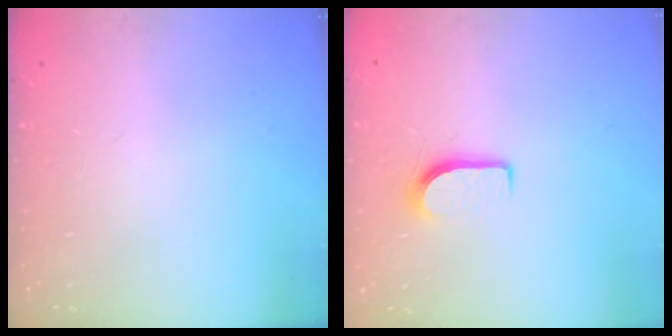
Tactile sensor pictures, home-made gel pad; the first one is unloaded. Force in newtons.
{"total": 6.5, "press": 6.4, "slide": 0.6}